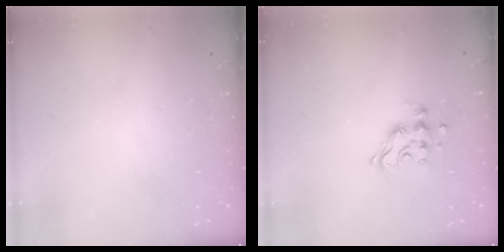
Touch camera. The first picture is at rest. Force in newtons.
{"total": 10.2, "press": 10.2, "slide": 0.7}